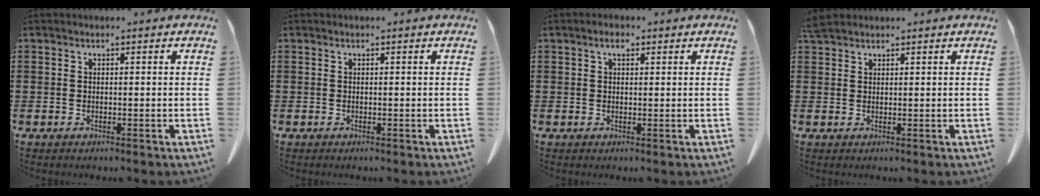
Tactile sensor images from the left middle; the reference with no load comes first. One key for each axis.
{"total": 0.0}
{"total": 2.0, "fx": 1.1, "fy": 0.9, "fz": 1.5, "tx": -0.032, "ty": 0.006, "tz": 0.019}
{"total": 2.3, "fx": 2.1, "fy": 0.5, "fz": 0.8, "tx": -0.022, "ty": 0.002, "tz": 0.042}